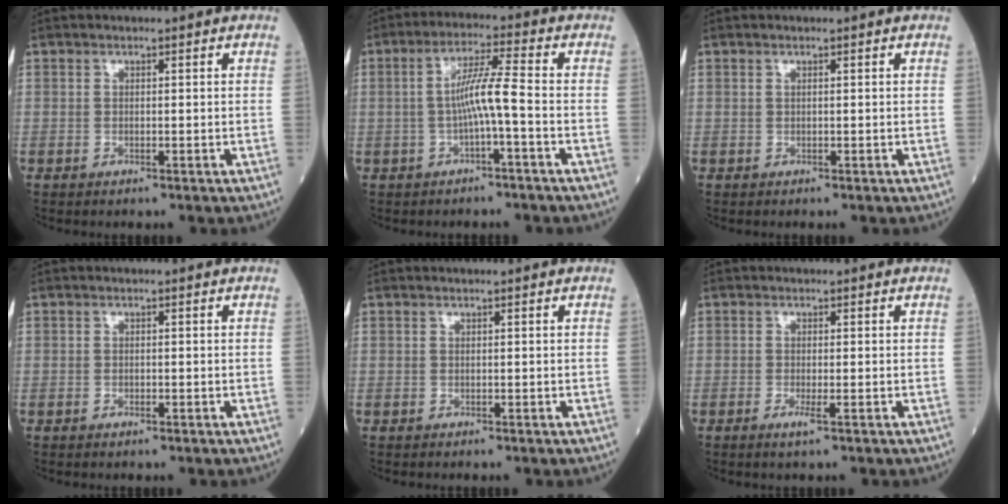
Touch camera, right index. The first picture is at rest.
{"total": 5.8, "force": [-1.2, -0.4, 5.6], "torque": [-0.108, 0.015, -0.018]}
{"total": 0.0}
{"total": 0.6, "force": [-0.3, 0.2, 0.4], "torque": [-0.012, 0.001, -0.002]}
{"total": 0.0}
{"total": 1.6, "force": [-0.8, -0.1, 1.4], "torque": [-0.028, -0.004, -0.013]}